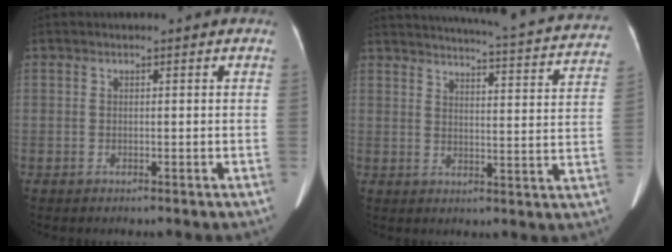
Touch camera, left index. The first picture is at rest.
{"total": 27.0, "force": [25.1, 2.5, 9.6], "torque": [-0.146, -0.060, 0.294]}